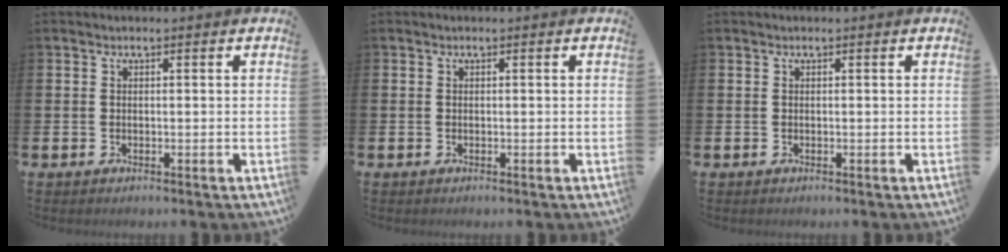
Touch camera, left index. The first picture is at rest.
{"total": 0.0}
{"total": 0.0}